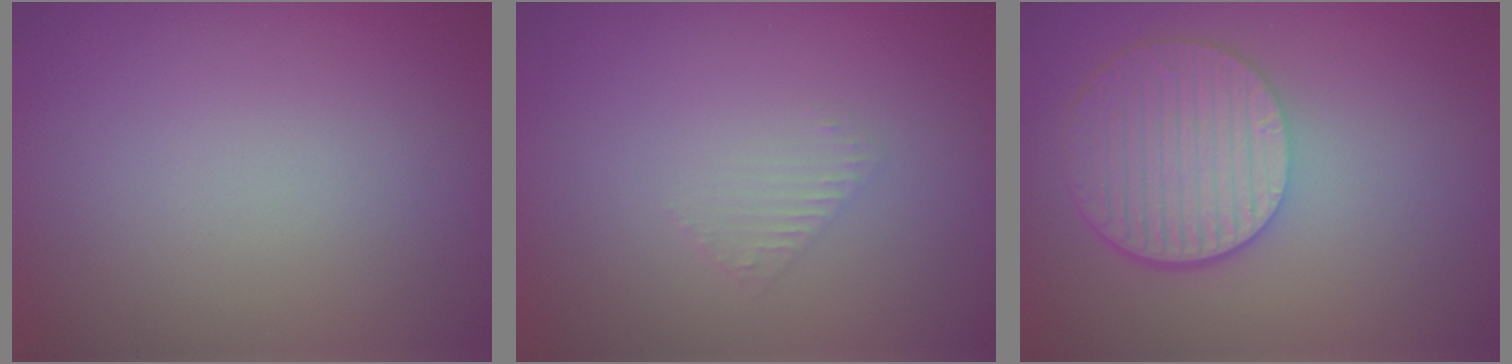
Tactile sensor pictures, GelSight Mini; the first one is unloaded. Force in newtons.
{"total": 0.9, "press": 0.9, "slide": 0.2}
{"total": 6.0, "press": 5.0, "slide": 3.4}